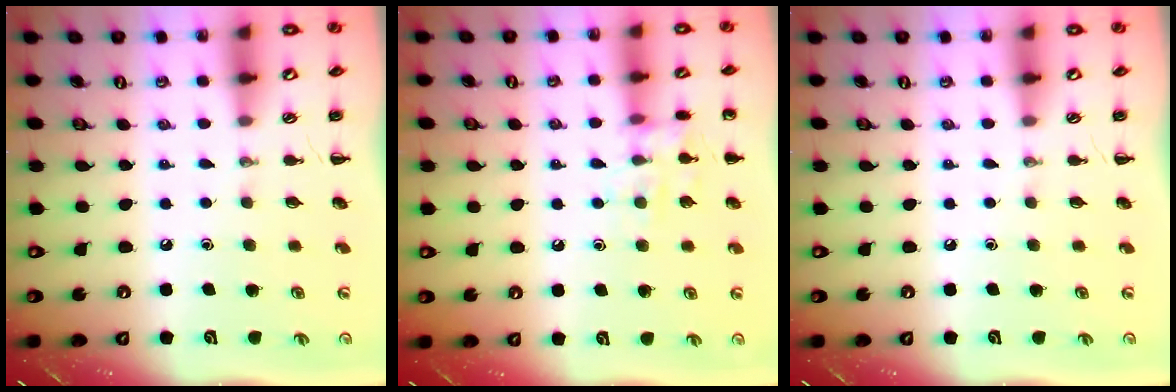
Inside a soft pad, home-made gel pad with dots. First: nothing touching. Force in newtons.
{"total": 9.3, "press": 9.2, "slide": 1.4}
{"total": 0.0}